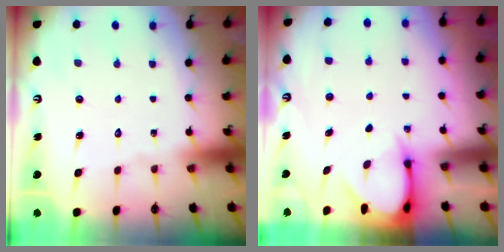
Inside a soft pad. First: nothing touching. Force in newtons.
{"total": 3.8, "press": 3.8, "slide": 0.4}